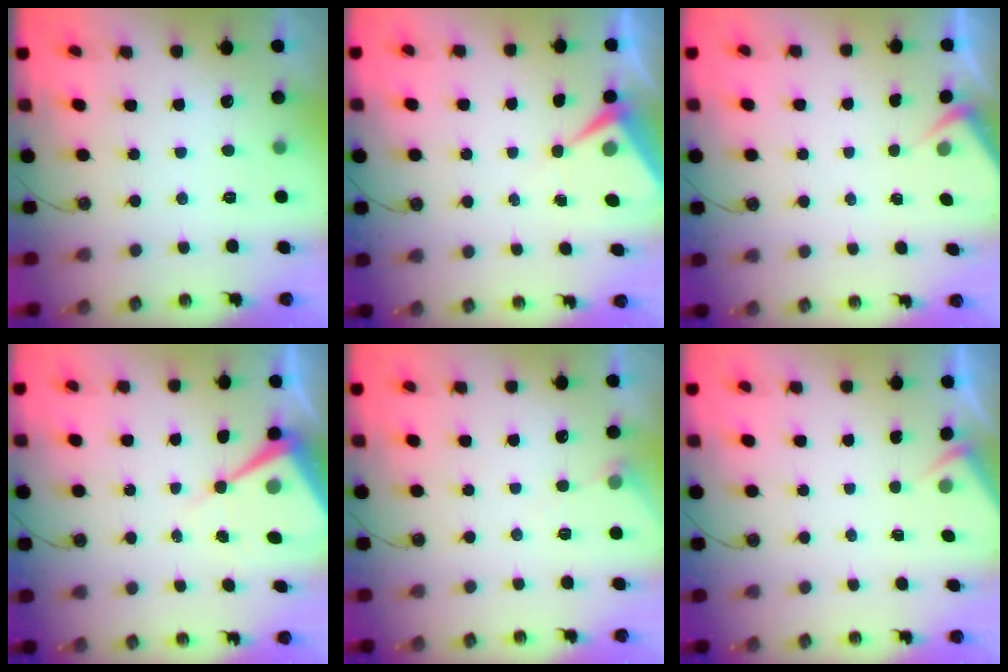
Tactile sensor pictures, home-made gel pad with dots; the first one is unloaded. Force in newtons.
{"total": 5.6, "press": 5.6, "slide": 0.7}
{"total": 2.6, "press": 2.5, "slide": 0.5}
{"total": 9.4, "press": 9.4, "slide": 0.7}
{"total": 4.8, "press": 4.8, "slide": 0.5}
{"total": 2.6, "press": 2.6, "slide": 0.4}